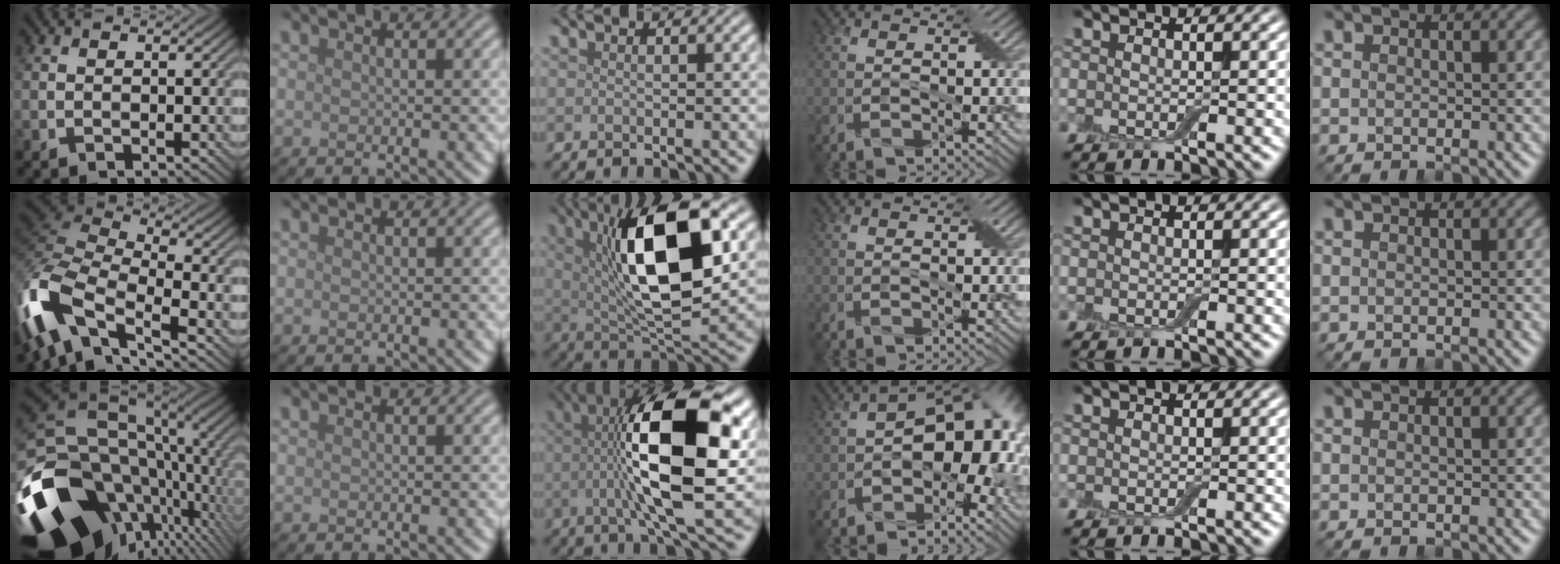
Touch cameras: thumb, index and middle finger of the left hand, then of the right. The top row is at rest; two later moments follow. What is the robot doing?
{"motion": "open", "object": "airpods case & airpods"}